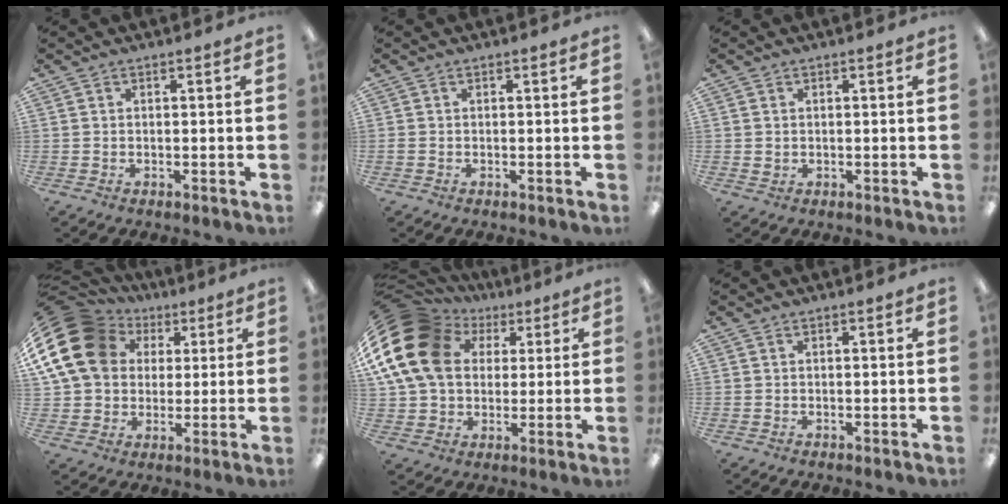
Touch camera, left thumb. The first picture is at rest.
{"total": 0.5, "force": [-0.2, 0.4, 0.2], "torque": [-0.004, 0.001, -0.005]}
{"total": 0.8, "force": [0.2, 0.8, 0.1], "torque": [-0.003, 0.005, 0.003]}
{"total": 19.8, "force": [6.1, 15.9, 10.1], "torque": [-0.215, -0.018, 0.113]}
{"total": 21.2, "force": [5.8, 16.7, 11.7], "torque": [-0.258, -0.016, 0.101]}
{"total": 0.0}